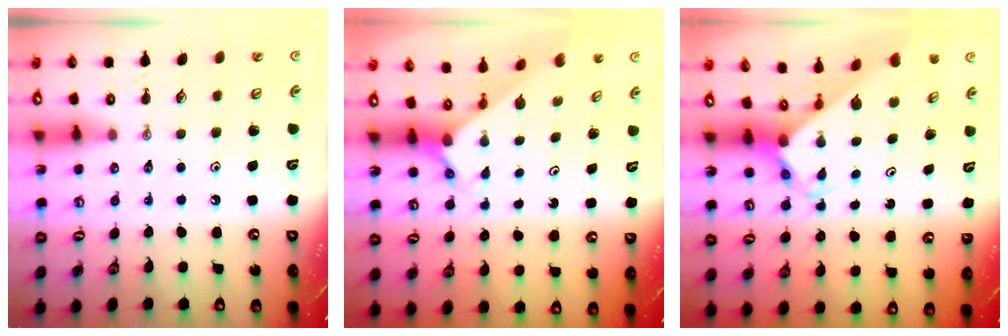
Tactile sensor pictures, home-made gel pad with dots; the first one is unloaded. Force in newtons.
{"total": 1.6, "press": 1.6, "slide": 0.1}
{"total": 3.2, "press": 3.1, "slide": 0.3}